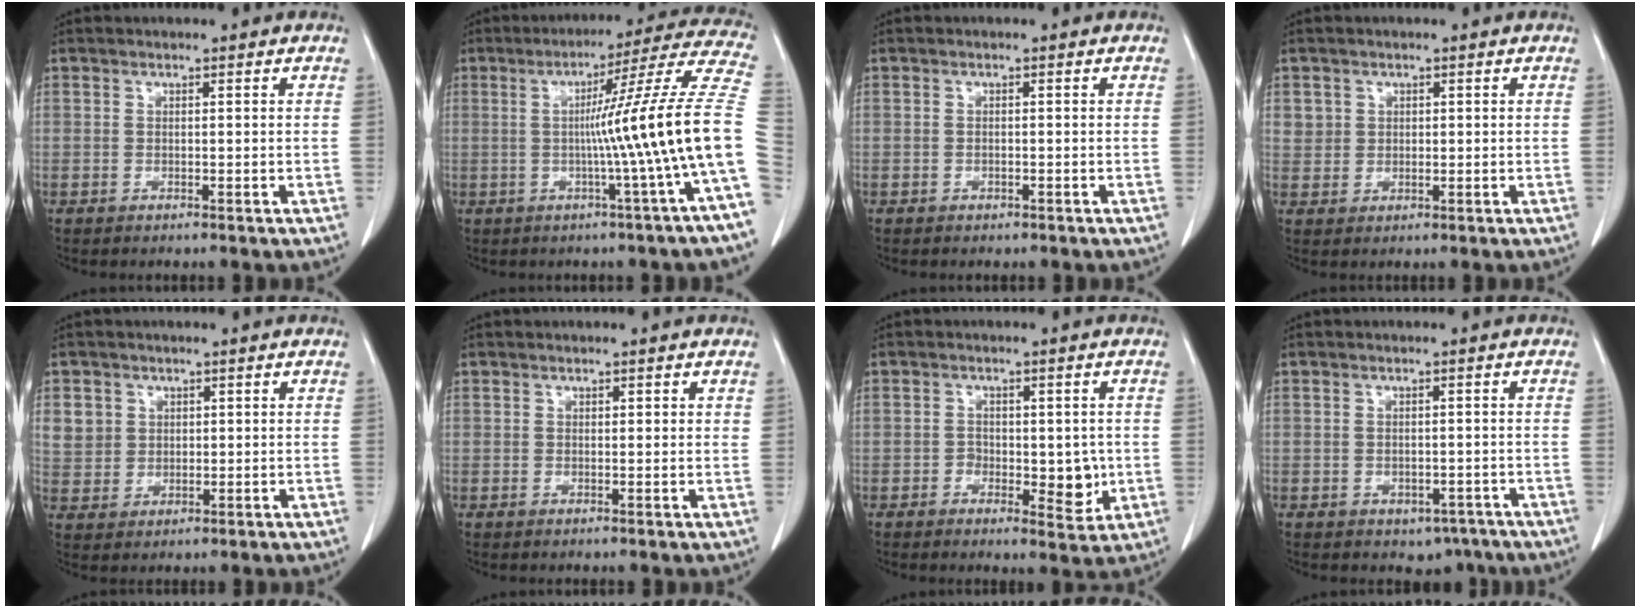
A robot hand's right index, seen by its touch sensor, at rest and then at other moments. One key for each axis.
{"total": 17.0, "fx": -2.5, "fy": -3.5, "fz": 16.5, "tx": -0.211, "ty": 0.004, "tz": -0.045}
{"total": 0.6, "fx": -0.4, "fy": 0.4, "fz": 0.1, "tx": -0.006, "ty": 0.002, "tz": -0.005}
{"total": 2.8, "fx": 1.1, "fy": 2.6, "fz": 0.4, "tx": 0.004, "ty": 0.000, "tz": 0.020}
{"total": 5.5, "fx": 1.9, "fy": 5.1, "fz": 1.1, "tx": -0.021, "ty": 0.007, "tz": 0.046}
{"total": 0.9, "fx": 0.5, "fy": 0.4, "fz": 0.6, "tx": -0.006, "ty": 0.000, "tz": 0.005}
{"total": 5.9, "fx": -1.1, "fy": 3.4, "fz": 4.7, "tx": -0.050, "ty": -0.002, "tz": -0.009}
{"total": 3.5, "fx": -2.2, "fy": 2.5, "fz": 1.2, "tx": -0.007, "ty": 0.007, "tz": -0.020}